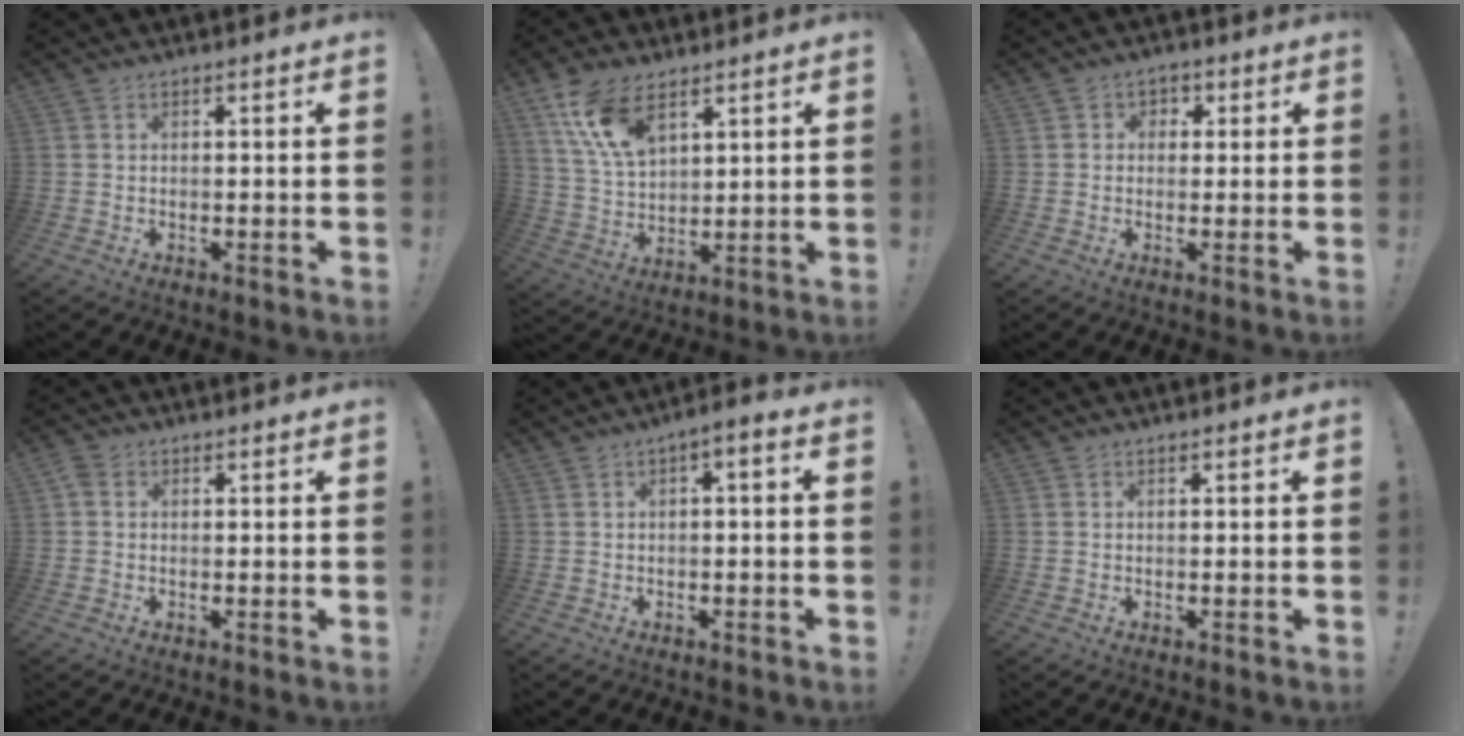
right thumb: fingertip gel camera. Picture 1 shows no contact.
{"total": 13.4, "force": [8.1, 6.9, 8.2], "torque": [-0.159, -0.031, 0.154]}
{"total": 2.8, "force": [0.2, 2.7, 0.8], "torque": [-0.006, 0.003, 0.001]}
{"total": 1.6, "force": [0.3, 1.3, 0.9], "torque": [-0.019, 0.004, 0.006]}
{"total": 3.1, "force": [-1.2, 0.7, 2.8], "torque": [-0.038, 0.007, -0.023]}
{"total": 0.0}